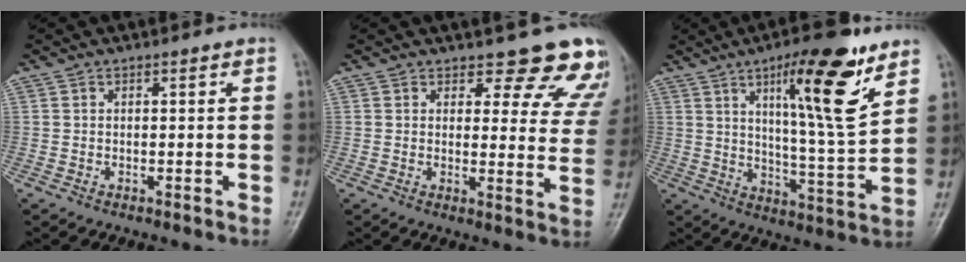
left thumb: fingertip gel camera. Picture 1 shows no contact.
{"total": 13.2, "force": [11.9, 4.9, 3.2], "torque": [0.022, -0.088, 0.107]}
{"total": 16.2, "force": [8.7, 3.0, 13.3], "torque": [-0.190, -0.053, 0.138]}